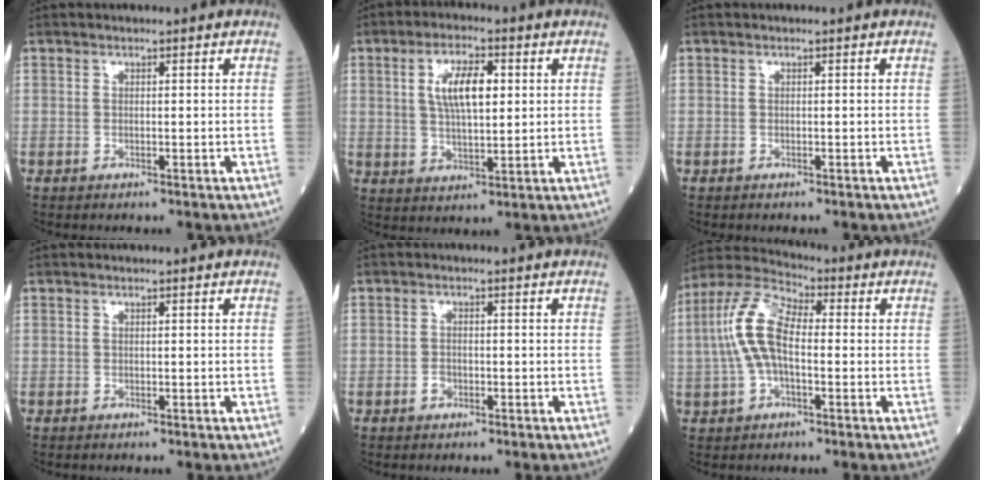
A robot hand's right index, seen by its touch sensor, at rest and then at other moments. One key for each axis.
{"total": 7.9, "fx": 1.9, "fy": 2.6, "fz": 7.1, "tx": -0.135, "ty": 0.009, "tz": 0.037}
{"total": 0.0}
{"total": 0.0}
{"total": 1.4, "fx": -0.7, "fy": 0.9, "fz": 0.7, "tx": -0.014, "ty": 0.003, "tz": -0.012}
{"total": 10.2, "fx": -0.1, "fy": 4.5, "fz": 9.2, "tx": -0.217, "ty": 0.029, "tz": -0.007}